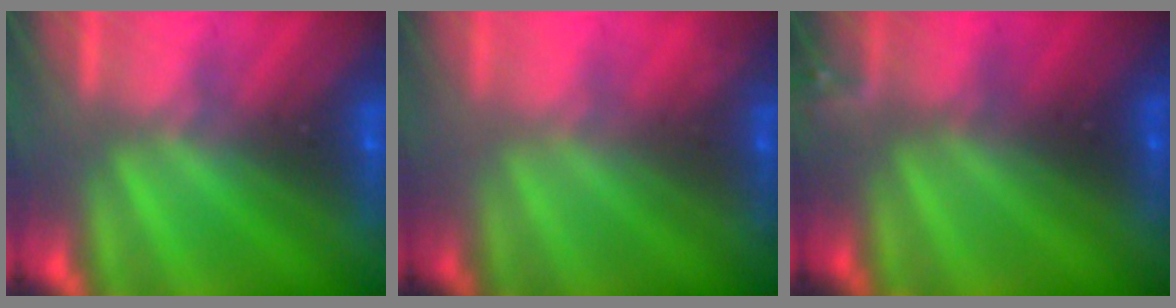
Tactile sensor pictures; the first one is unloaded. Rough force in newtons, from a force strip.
{"total": 1.8}
{"total": 4.0}